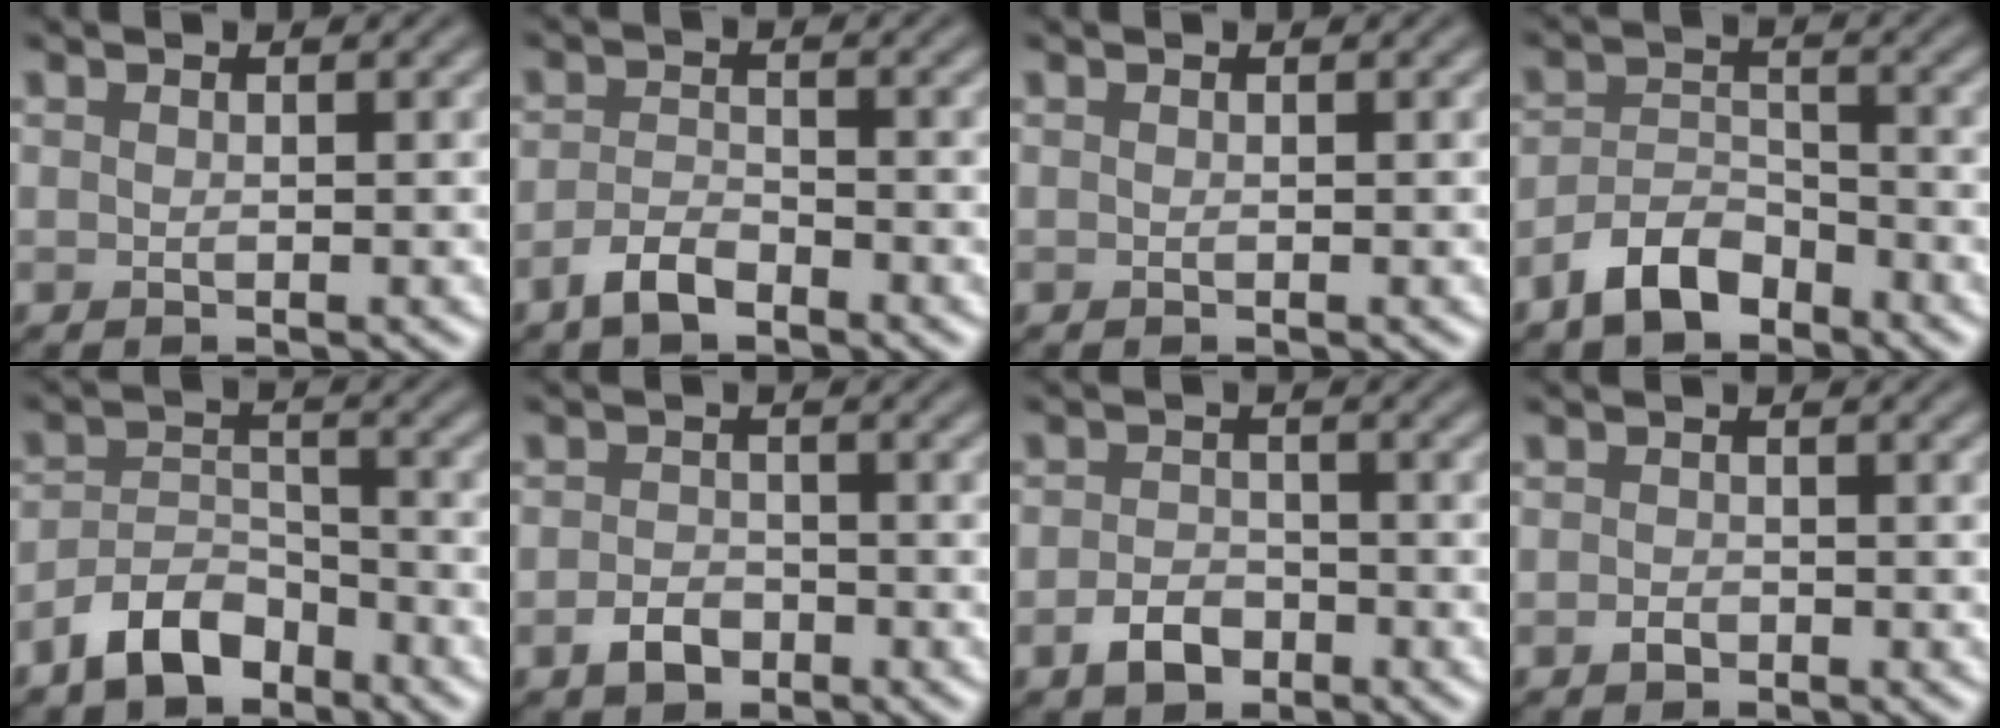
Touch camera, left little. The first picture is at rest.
{"total": 2.5, "force": [-1.9, 0.9, 1.3], "torque": [-0.028, 0.004, -0.044]}
{"total": 0.0}
{"total": 4.1, "force": [-3.1, 1.9, 1.9], "torque": [-0.032, 0.005, -0.065]}
{"total": 4.6, "force": [-3.4, 2.4, 2.1], "torque": [-0.031, 0.003, -0.071]}
{"total": 2.5, "force": [-1.4, 1.6, 1.2], "torque": [-0.015, 0.002, -0.033]}
{"total": 2.9, "force": [-1.6, 1.9, 1.4], "torque": [-0.019, 0.003, -0.037]}
{"total": 1.1, "force": [-0.6, 0.8, 0.5], "torque": [-0.006, -0.001, -0.017]}